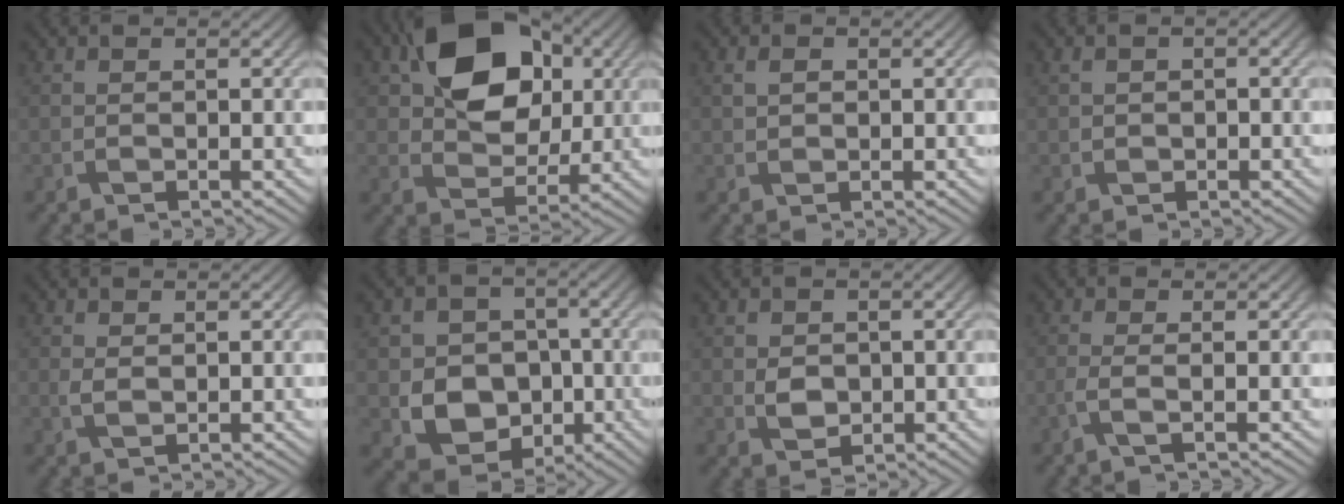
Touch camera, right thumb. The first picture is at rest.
{"total": 12.9, "force": [4.1, 9.1, 8.2], "torque": [-0.134, 0.015, 0.059]}
{"total": 1.6, "force": [0.3, 1.1, 1.1], "torque": [-0.029, 0.002, 0.008]}
{"total": 1.5, "force": [-0.1, 1.0, 1.1], "torque": [-0.026, 0.002, 0.000]}
{"total": 1.2, "force": [0.2, 0.6, 1.0], "torque": [-0.028, -0.002, 0.008]}
{"total": 9.0, "force": [-1.7, 7.7, 4.4], "torque": [-0.085, -0.020, -0.047]}
{"total": 2.5, "force": [0.1, 2.0, 1.5], "torque": [-0.035, -0.005, 0.004]}
{"total": 1.9, "force": [-0.6, 0.2, 1.8], "torque": [-0.038, 0.006, -0.021]}